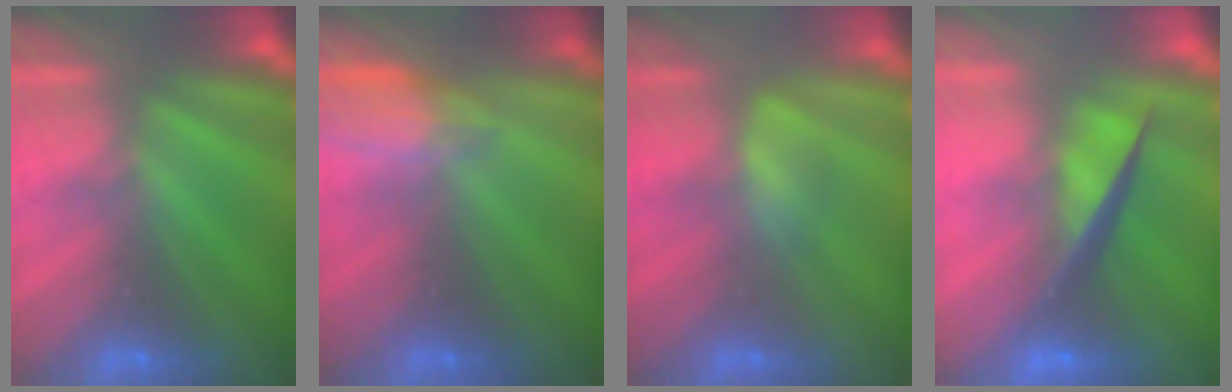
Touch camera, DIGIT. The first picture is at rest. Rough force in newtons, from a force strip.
{"total": 2.7}
{"total": 2.5}
{"total": 4.5}